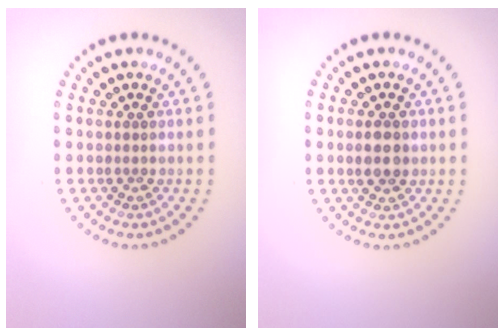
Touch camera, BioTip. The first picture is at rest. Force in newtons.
{"total": 2.1, "press": 2.1, "slide": 0.3}